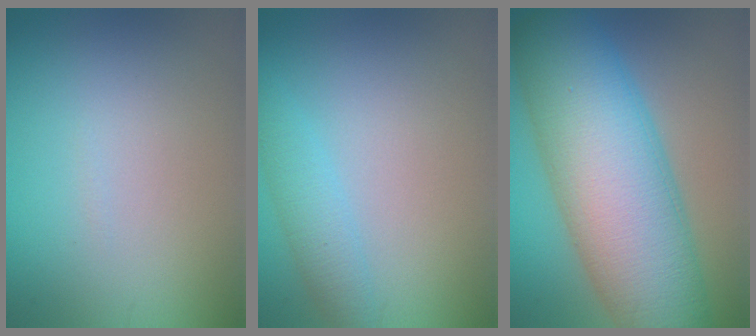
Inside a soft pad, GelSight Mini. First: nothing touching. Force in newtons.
{"total": 2.3, "press": 2.3, "slide": 0.0}
{"total": 13.8, "press": 13.8, "slide": 0.2}